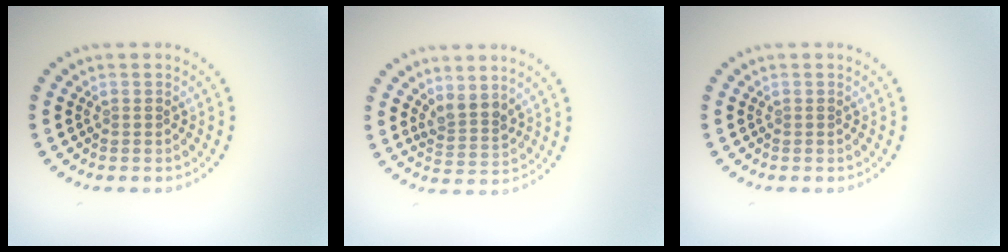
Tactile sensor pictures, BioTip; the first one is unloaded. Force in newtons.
{"total": 2.3, "press": 1.9, "slide": 1.3}
{"total": 0.0}